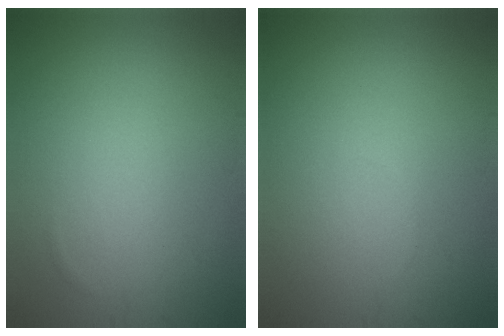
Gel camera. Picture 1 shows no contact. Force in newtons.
{"total": 0.0}